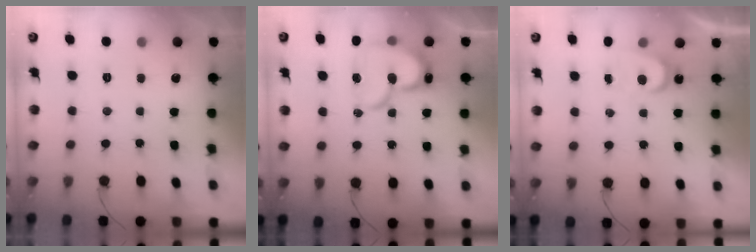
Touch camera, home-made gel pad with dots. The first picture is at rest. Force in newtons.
{"total": 16.3, "press": 16.3, "slide": 1.2}
{"total": 3.7, "press": 3.6, "slide": 0.3}